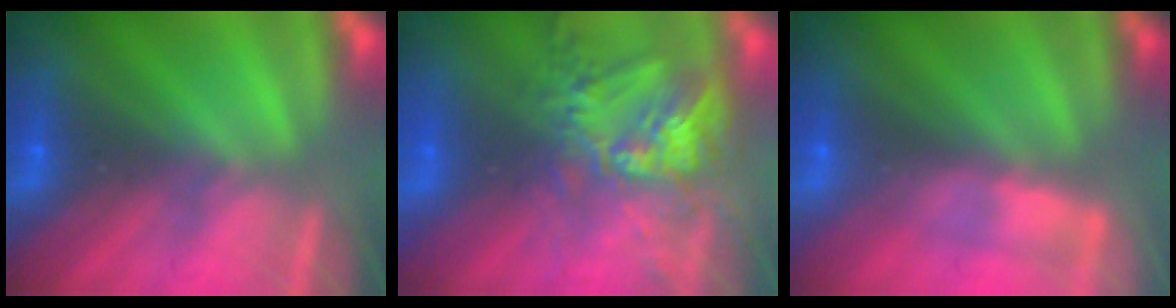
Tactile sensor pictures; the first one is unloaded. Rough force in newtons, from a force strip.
{"total": 8.6}
{"total": 3.0}